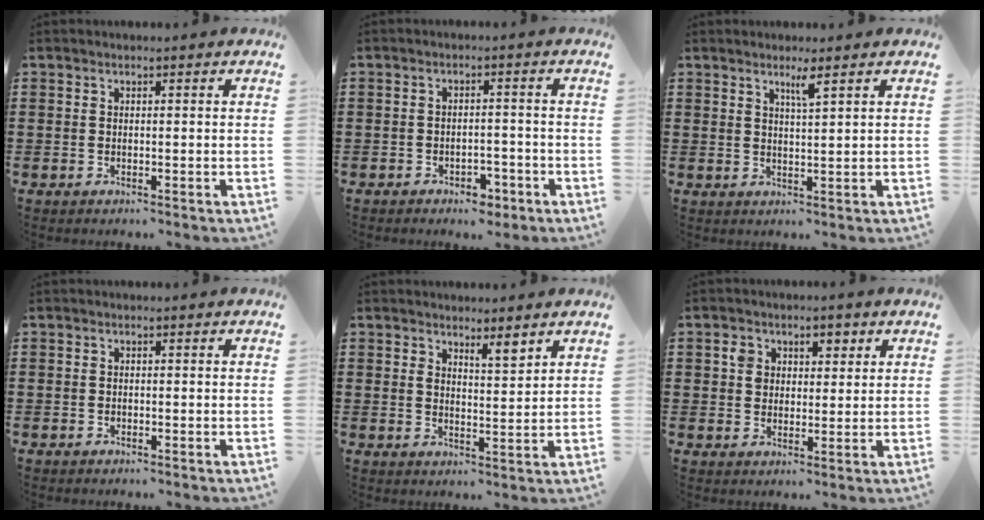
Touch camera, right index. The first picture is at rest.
{"total": 2.5, "force": [-2.1, 1.1, 0.7], "torque": [-0.017, 0.003, -0.042]}
{"total": 2.5, "force": [1.7, -0.1, 1.8], "torque": [-0.029, -0.005, 0.027]}
{"total": 0.0}
{"total": 3.1, "force": [2.8, 0.6, 1.3], "torque": [-0.023, -0.005, 0.050]}
{"total": 3.8, "force": [1.3, 3.3, 1.4], "torque": [-0.036, 0.011, 0.020]}